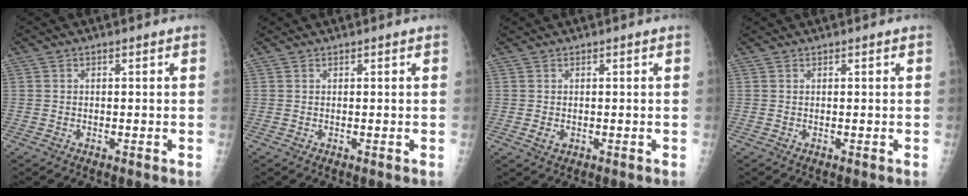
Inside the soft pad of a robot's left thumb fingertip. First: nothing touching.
{"total": 0.0}
{"total": 1.4, "force": [0.1, 1.2, 0.7], "torque": [-0.010, 0.000, 0.008]}
{"total": 0.0}